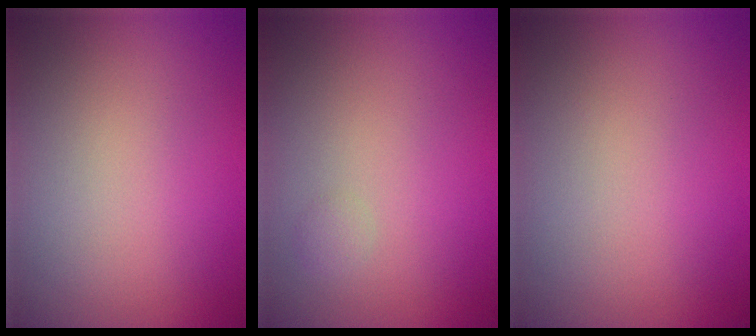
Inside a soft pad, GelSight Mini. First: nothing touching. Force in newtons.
{"total": 0.6, "press": 0.6, "slide": 0.0}
{"total": 0.0}